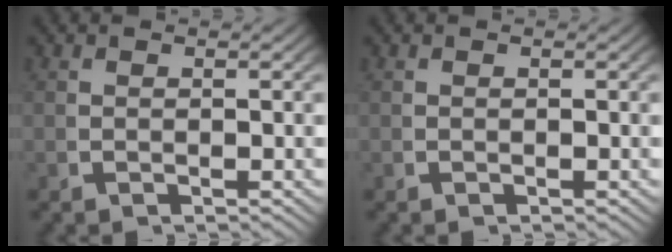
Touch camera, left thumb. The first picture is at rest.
{"total": 0.0}